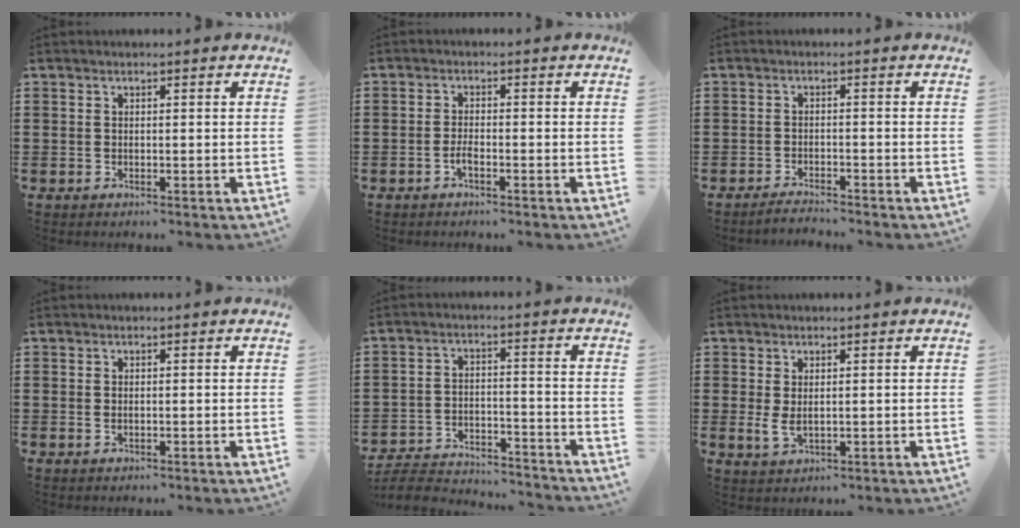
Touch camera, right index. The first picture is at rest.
{"total": 1.9, "force": [-1.0, 0.3, 1.5], "torque": [-0.038, -0.006, -0.020]}
{"total": 2.2, "force": [-2.2, -0.1, 0.2], "torque": [-0.007, 0.000, -0.044]}
{"total": 0.6, "force": [0.1, 0.3, 0.5], "torque": [-0.010, 0.000, 0.001]}
{"total": 5.3, "force": [-5.2, 0.8, 1.0], "torque": [-0.031, 0.001, -0.106]}
{"total": 2.6, "force": [0.5, 1.2, 2.2], "torque": [-0.051, 0.000, 0.008]}